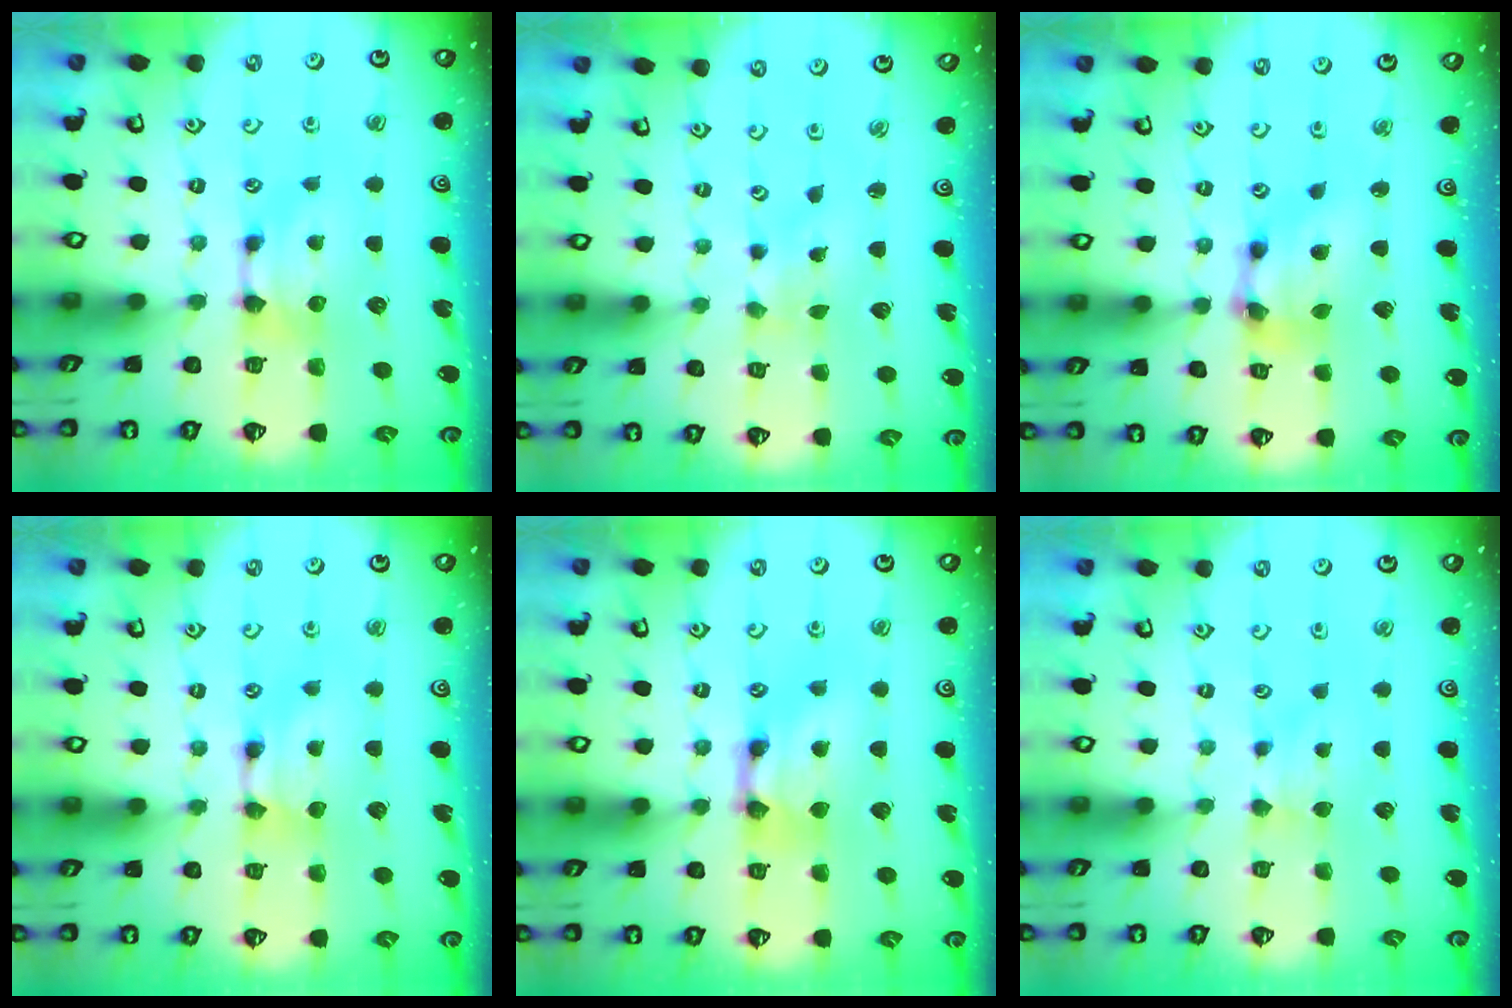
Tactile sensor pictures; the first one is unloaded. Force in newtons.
{"total": 4.0, "press": 4.0, "slide": 0.8}
{"total": 7.1, "press": 6.7, "slide": 2.3}
{"total": 1.6, "press": 1.6, "slide": 0.2}
{"total": 3.3, "press": 3.3, "slide": 0.2}
{"total": 2.3, "press": 2.2, "slide": 0.6}